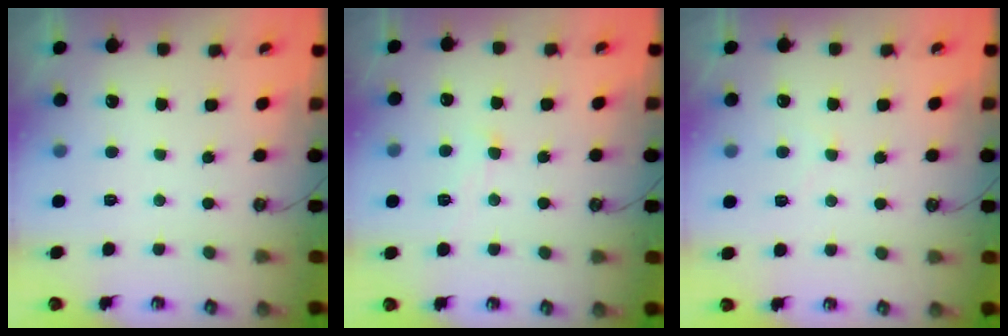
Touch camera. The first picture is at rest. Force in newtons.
{"total": 2.0, "press": 1.9, "slide": 0.6}
{"total": 0.8, "press": 0.8, "slide": 0.2}